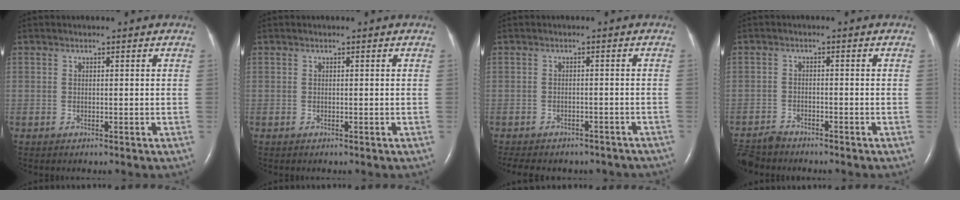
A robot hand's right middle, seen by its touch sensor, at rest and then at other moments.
{"total": 0.0}
{"total": 14.5, "force": [-12.2, 5.9, 5.3], "torque": [-0.113, -0.006, -0.136]}
{"total": 4.8, "force": [-4.6, 1.3, 0.7], "torque": [-0.014, -0.015, -0.086]}